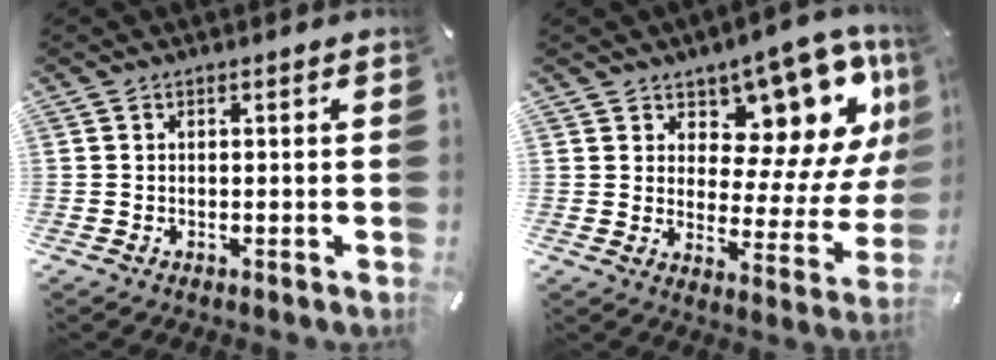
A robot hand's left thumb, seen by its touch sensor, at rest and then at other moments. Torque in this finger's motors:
{"motor_torque": [1.32, 0.04, 0.74, 0.04, 0.09]}